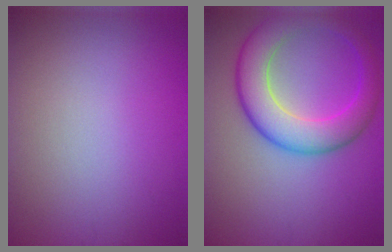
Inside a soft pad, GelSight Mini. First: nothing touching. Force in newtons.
{"total": 7.0, "press": 7.0, "slide": 0.1}